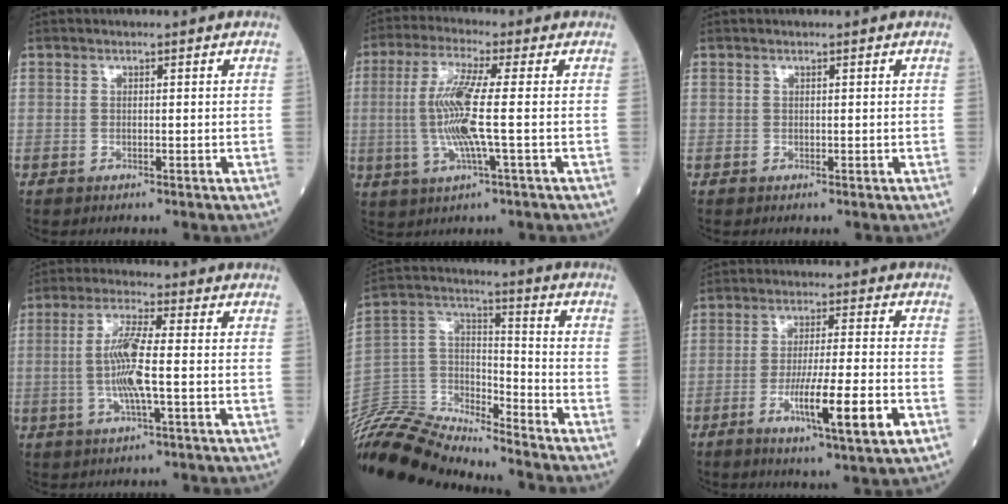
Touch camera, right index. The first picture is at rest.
{"total": 9.5, "force": [-0.4, 0.3, 9.5], "torque": [-0.205, 0.003, -0.014]}
{"total": 0.0}
{"total": 7.9, "force": [-0.6, 0.4, 7.9], "torque": [-0.160, -0.001, -0.018]}
{"total": 17.3, "force": [-16.9, 1.6, 3.0], "torque": [-0.054, 0.040, -0.305]}
{"total": 11.3, "force": [-4.0, 0.3, 10.5], "torque": [-0.173, -0.016, -0.067]}